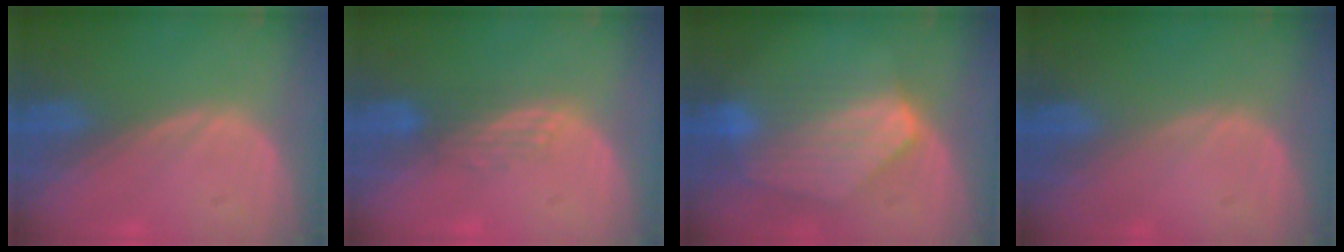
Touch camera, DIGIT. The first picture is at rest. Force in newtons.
{"total": 2.8, "press": 2.4, "slide": 1.4}
{"total": 8.1, "press": 7.7, "slide": 2.5}
{"total": 0.0}